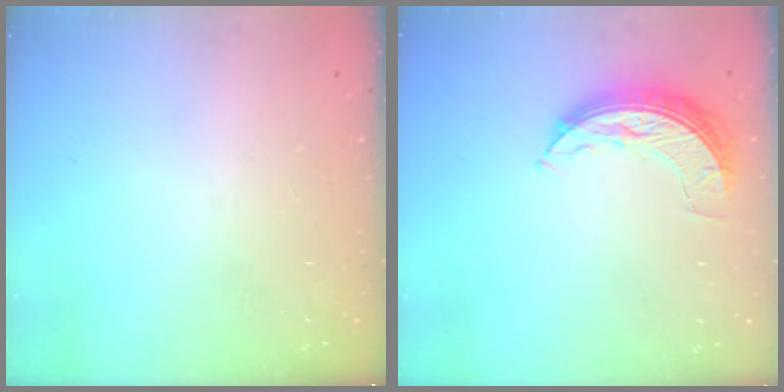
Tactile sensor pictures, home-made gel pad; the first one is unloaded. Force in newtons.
{"total": 7.7, "press": 7.7, "slide": 0.3}